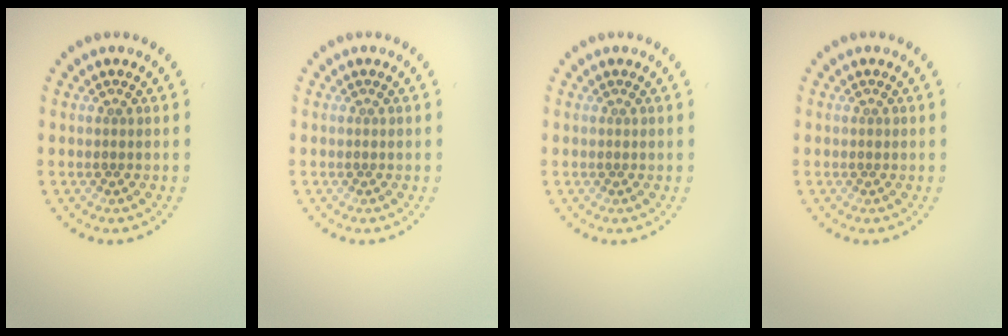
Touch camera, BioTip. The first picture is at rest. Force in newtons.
{"total": 0.0}
{"total": 0.0}
{"total": 0.0}